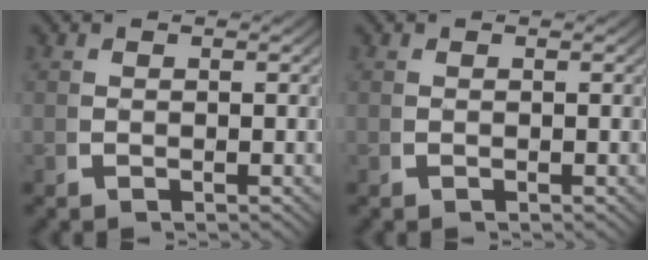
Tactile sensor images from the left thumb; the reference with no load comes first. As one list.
[{"total": 0.0}]